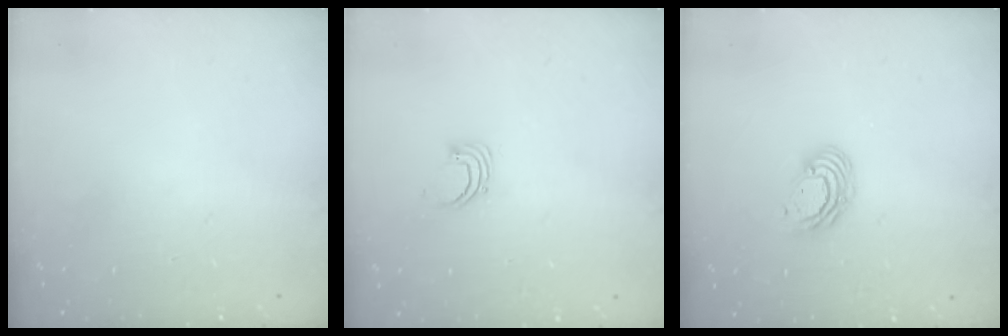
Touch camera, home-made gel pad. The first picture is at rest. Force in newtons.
{"total": 2.5, "press": 2.5, "slide": 0.1}
{"total": 6.1, "press": 6.1, "slide": 0.3}